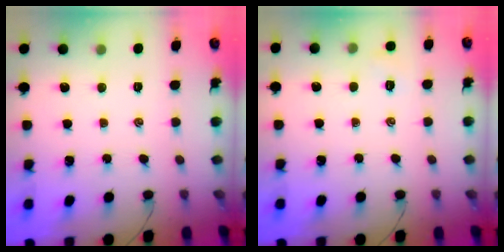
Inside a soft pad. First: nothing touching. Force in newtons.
{"total": 5.1, "press": 5.0, "slide": 1.2}